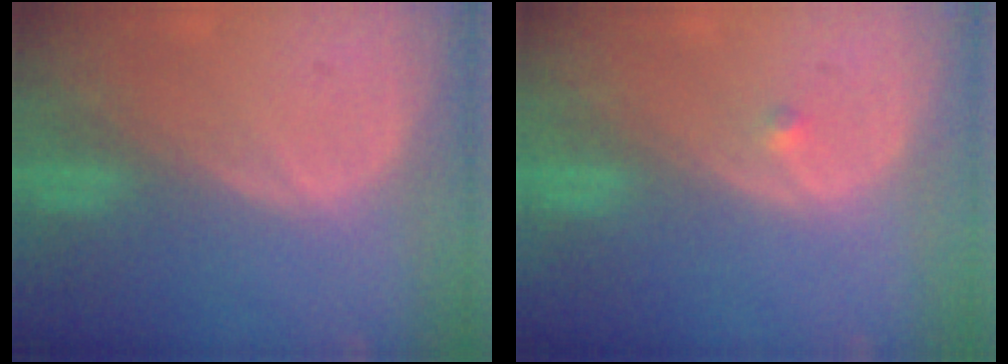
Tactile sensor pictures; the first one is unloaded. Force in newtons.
{"total": 0.7, "press": 0.5, "slide": 0.4}